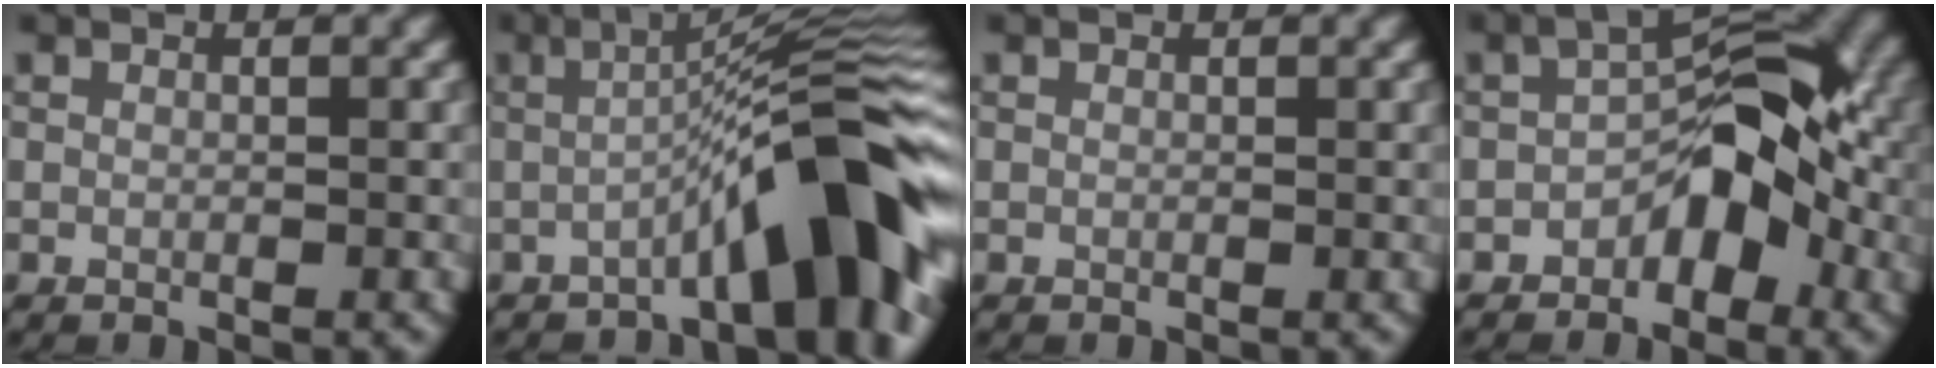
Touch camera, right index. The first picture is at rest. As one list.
[{"total": 10.3, "force": [-3.9, 1.9, 9.4], "torque": [-0.109, 0.030, -0.069]}, {"total": 0.0}, {"total": 6.1, "force": [-2.2, 3.4, 4.6], "torque": [-0.046, 0.020, -0.044]}]